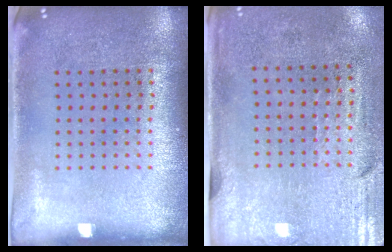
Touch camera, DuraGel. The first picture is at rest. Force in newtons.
{"total": 3.0, "press": 2.5, "slide": 1.6}